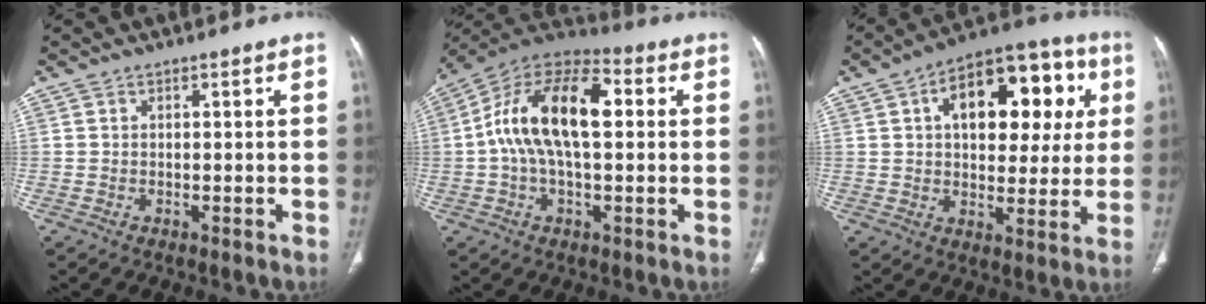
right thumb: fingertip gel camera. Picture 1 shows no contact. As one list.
[{"total": 17.5, "force": [2.1, 8.7, 15.0], "torque": [-0.266, 0.041, 0.028]}, {"total": 20.0, "force": [5.5, 11.3, 15.5], "torque": [-0.162, 0.020, 0.073]}]